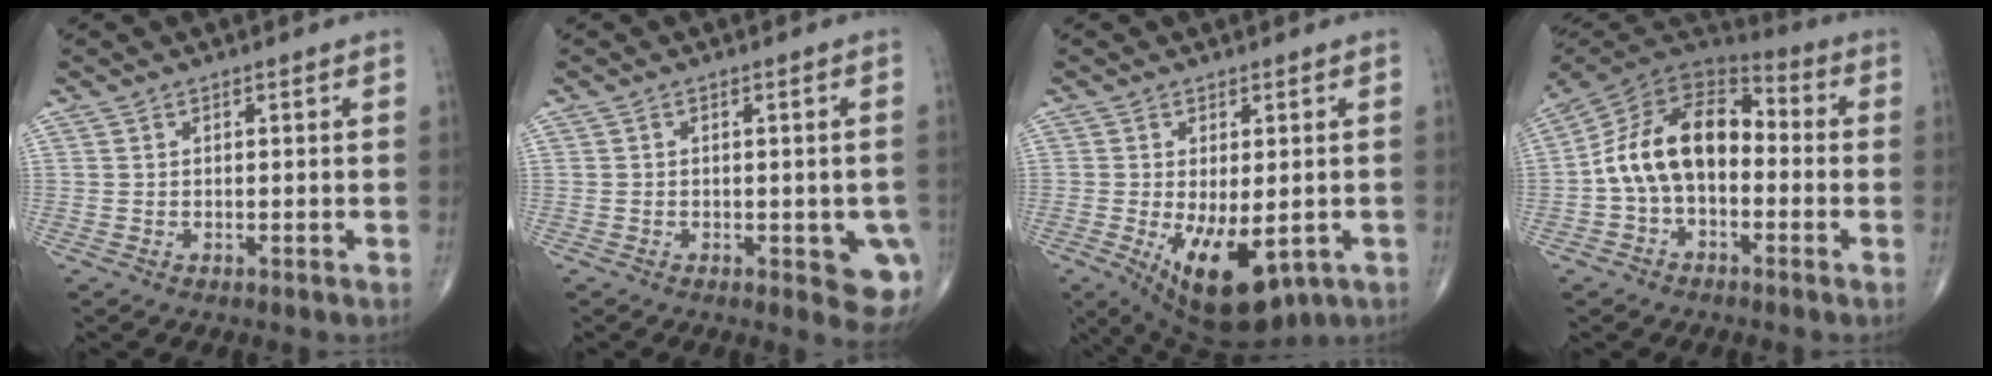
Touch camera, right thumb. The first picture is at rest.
{"total": 6.8, "force": [-2.0, 2.9, 5.9], "torque": [-0.040, -0.007, -0.022]}
{"total": 13.2, "force": [-4.1, 6.2, 10.9], "torque": [-0.171, -0.016, -0.041]}
{"total": 15.4, "force": [-1.6, 10.0, 11.6], "torque": [-0.186, 0.049, -0.041]}